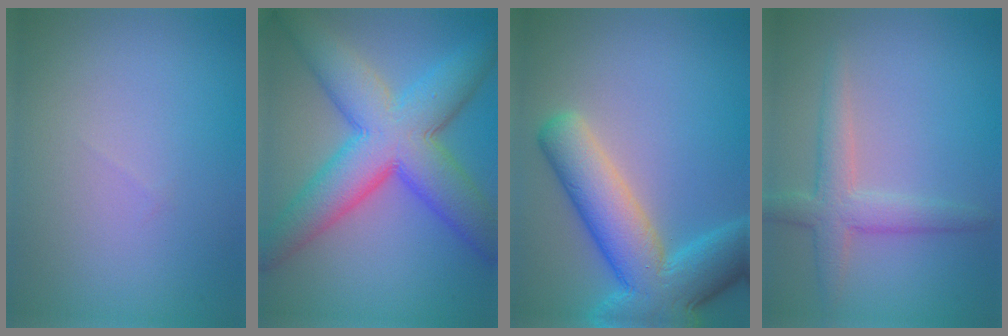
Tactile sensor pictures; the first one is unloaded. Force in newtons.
{"total": 10.7, "press": 10.7, "slide": 0.4}
{"total": 9.9, "press": 9.9, "slide": 0.4}
{"total": 3.4, "press": 3.4, "slide": 0.2}